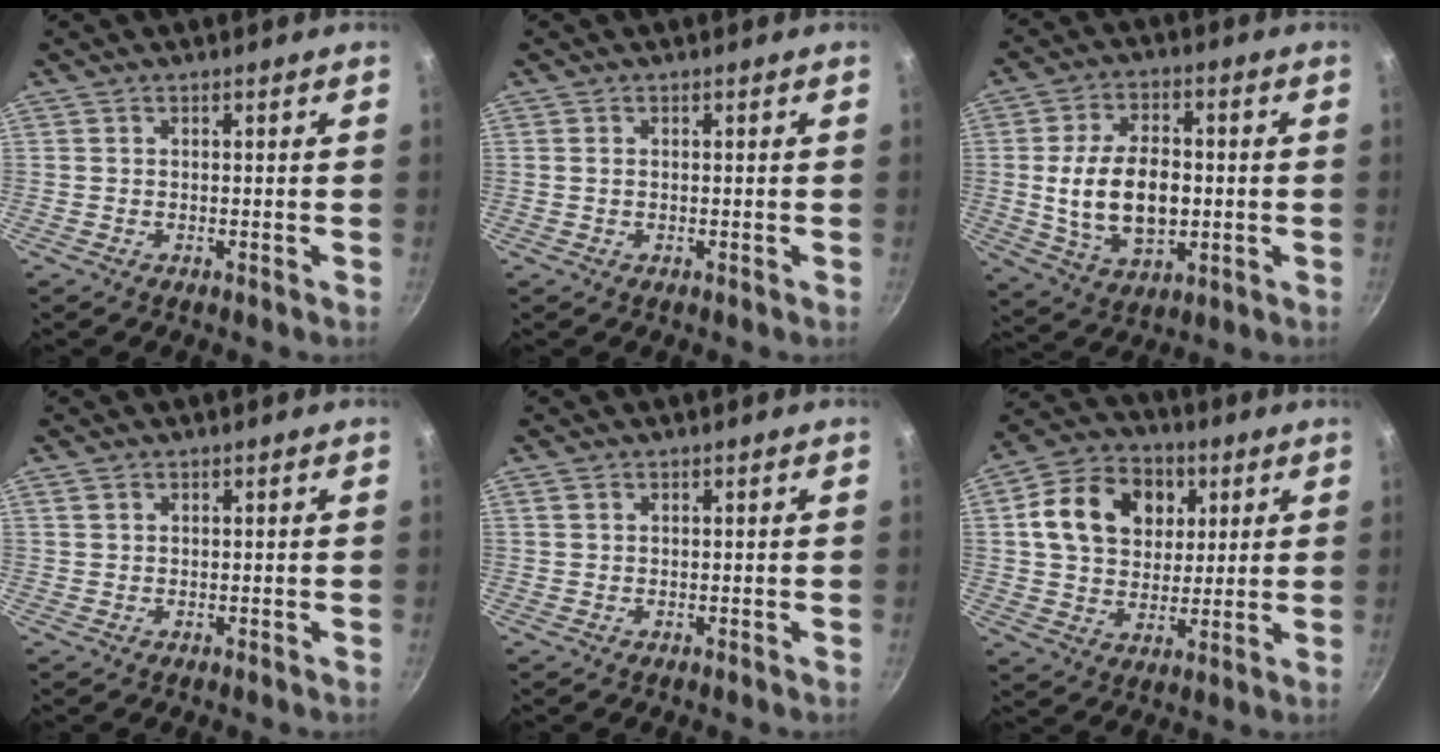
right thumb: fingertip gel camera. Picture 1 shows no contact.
{"total": 0.6, "force": [0.0, 0.4, 0.4], "torque": [-0.007, 0.002, 0.000]}
{"total": 14.6, "force": [-0.7, 8.9, 11.5], "torque": [-0.183, 0.006, -0.003]}
{"total": 1.1, "force": [0.6, 0.8, 0.4], "torque": [-0.006, 0.001, 0.010]}
{"total": 0.9, "force": [0.5, 0.6, 0.3], "torque": [-0.005, 0.001, 0.008]}
{"total": 15.9, "force": [4.6, 12.2, 9.1], "torque": [-0.130, 0.003, 0.068]}